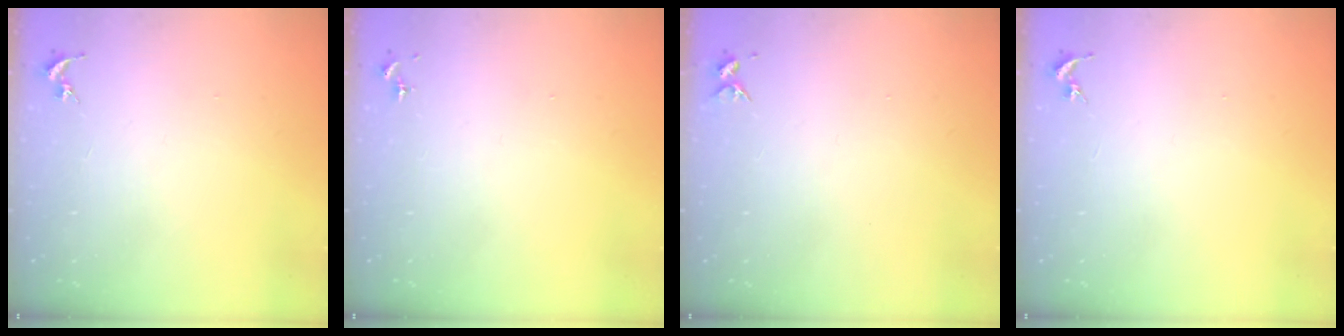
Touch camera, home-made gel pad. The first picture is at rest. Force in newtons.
{"total": 0.0}
{"total": 3.7, "press": 3.6, "slide": 0.4}
{"total": 0.0}